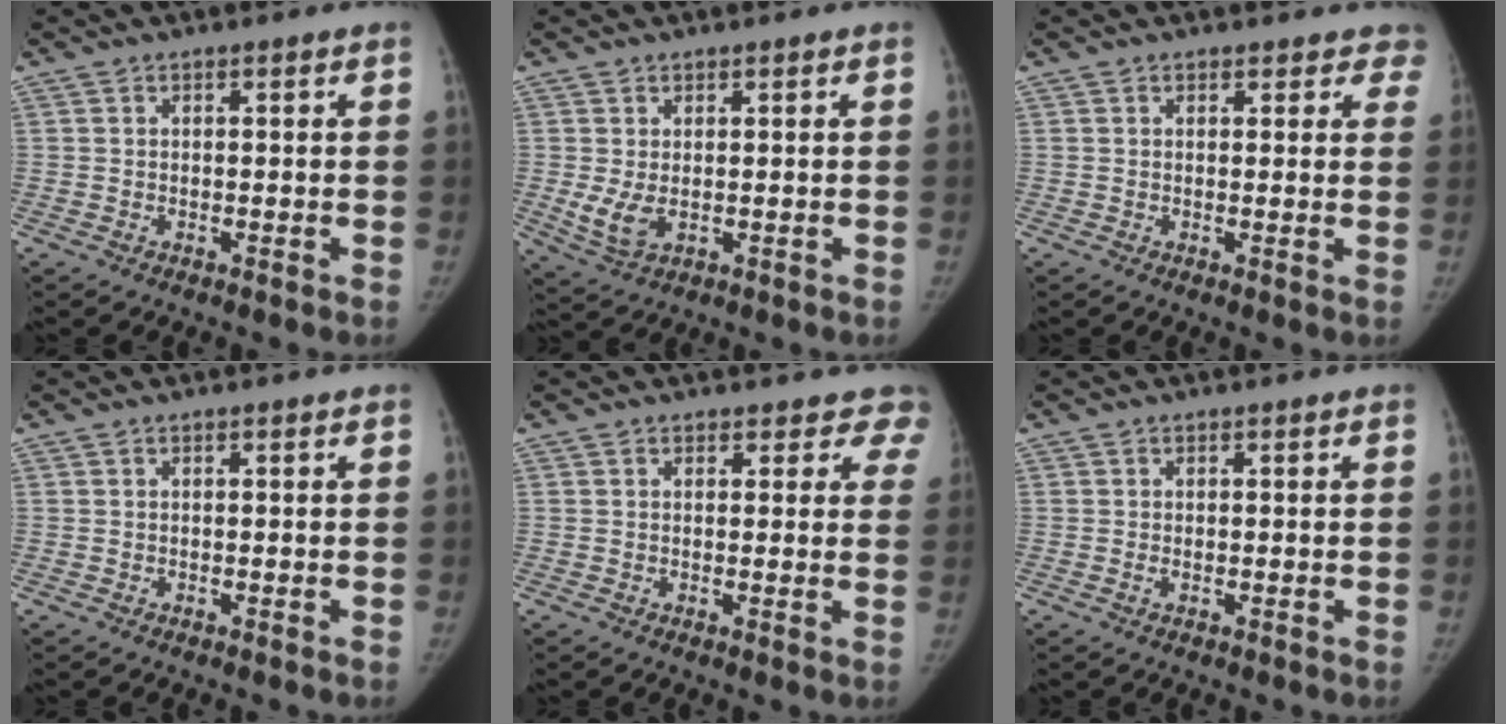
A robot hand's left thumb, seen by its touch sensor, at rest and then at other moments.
{"total": 4.3, "force": [0.0, 2.5, 3.4], "torque": [-0.069, -0.010, 0.012]}
{"total": 4.5, "force": [3.9, 2.2, 0.3], "torque": [0.046, -0.014, 0.021]}
{"total": 0.0}
{"total": 5.4, "force": [4.7, 2.7, 0.1], "torque": [0.053, -0.017, 0.026]}
{"total": 0.8, "force": [-0.1, 0.5, 0.6], "torque": [-0.013, 0.002, -0.002]}